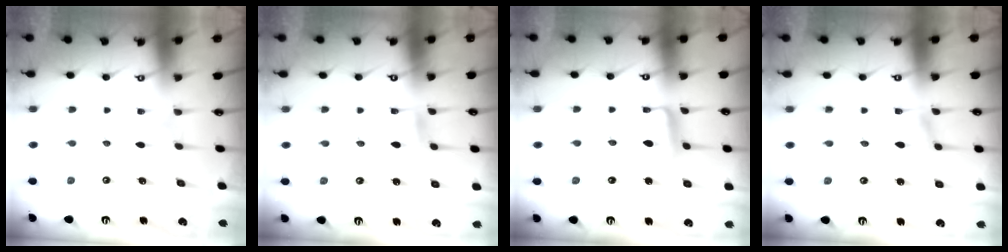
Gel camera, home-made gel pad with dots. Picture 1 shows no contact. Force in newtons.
{"total": 2.8, "press": 2.7, "slide": 0.3}
{"total": 8.8, "press": 8.7, "slide": 0.7}
{"total": 2.3, "press": 2.3, "slide": 0.1}